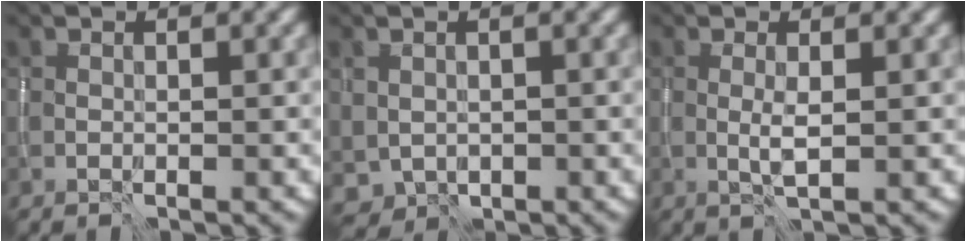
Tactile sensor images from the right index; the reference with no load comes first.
{"total": 1.6, "force": [0.4, 1.4, 0.6], "torque": [-0.016, -0.004, 0.015]}
{"total": 1.2, "force": [0.0, 0.0, 1.2], "torque": [-0.026, 0.001, -0.001]}